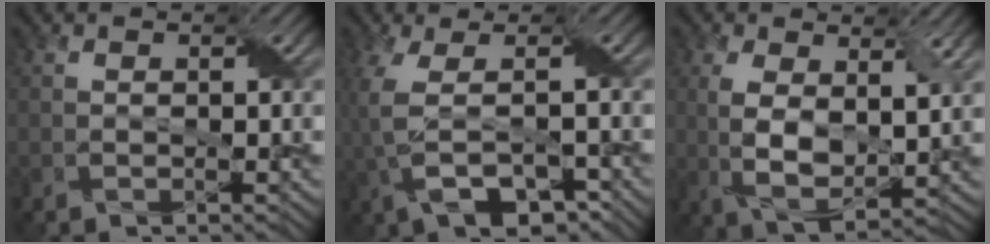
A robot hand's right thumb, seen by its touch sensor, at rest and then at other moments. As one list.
[{"total": 8.4, "force": [-2.5, 3.5, 7.3], "torque": [-0.168, -0.016, -0.042]}, {"total": 8.2, "force": [2.0, 4.2, 6.8], "torque": [-0.154, -0.008, 0.037]}]